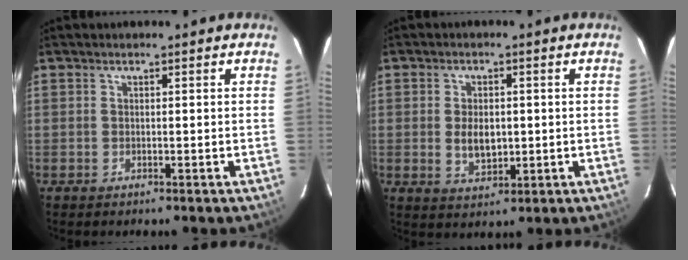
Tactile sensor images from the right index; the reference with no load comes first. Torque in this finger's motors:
{"motor_torque": [0.10, -0.01, 0.37, 0.03]}